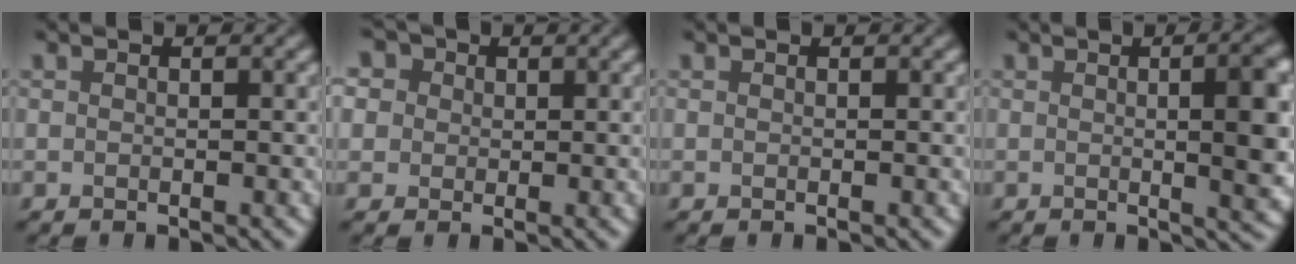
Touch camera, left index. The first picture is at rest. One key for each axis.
{"total": 8.2, "fx": 3.9, "fy": 6.0, "fz": 3.8, "tx": -0.077, "ty": 0.031, "tz": 0.034}
{"total": 0.0}
{"total": 8.4, "fx": 0.6, "fy": 2.8, "fz": 7.9, "tx": -0.062, "ty": 0.015, "tz": 0.000}